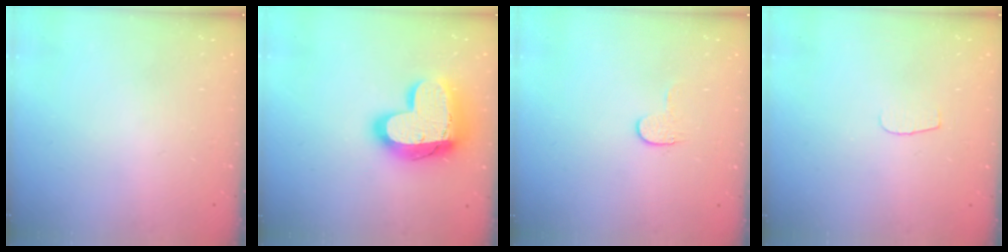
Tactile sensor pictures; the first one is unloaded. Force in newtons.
{"total": 19.7, "press": 19.7, "slide": 1.4}
{"total": 3.5, "press": 3.5, "slide": 0.4}
{"total": 4.0, "press": 4.0, "slide": 0.4}